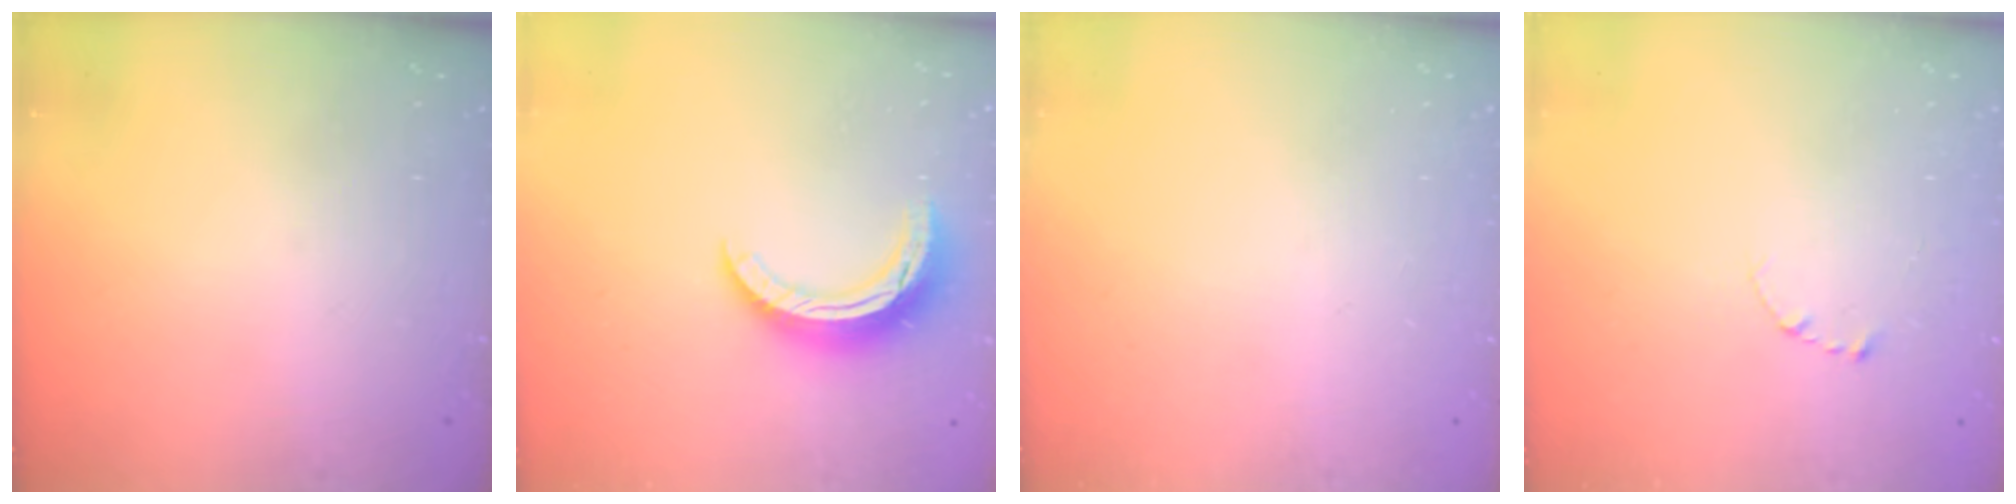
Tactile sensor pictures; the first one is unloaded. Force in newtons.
{"total": 10.3, "press": 10.3, "slide": 0.3}
{"total": 0.0}
{"total": 2.7, "press": 2.7, "slide": 0.3}